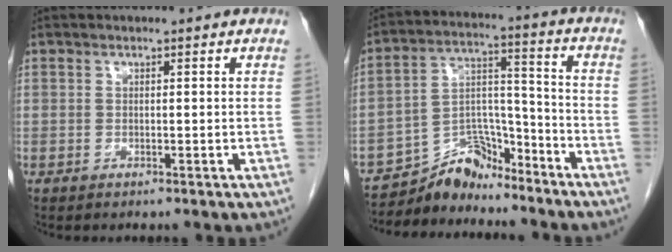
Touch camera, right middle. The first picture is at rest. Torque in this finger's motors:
{"motor_torque": [0.73, -1.26, 0.01, 0.01]}